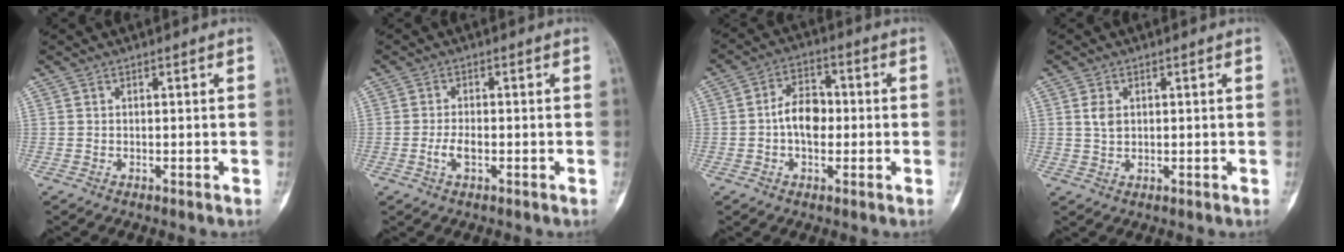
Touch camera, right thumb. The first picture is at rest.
{"total": 2.8, "force": [-0.9, 1.3, 2.4], "torque": [-0.051, 0.007, -0.016]}
{"total": 7.5, "force": [-0.6, 5.0, 5.6], "torque": [-0.077, 0.020, -0.019]}
{"total": 2.7, "force": [0.5, 1.8, 2.0], "torque": [-0.036, 0.000, 0.011]}